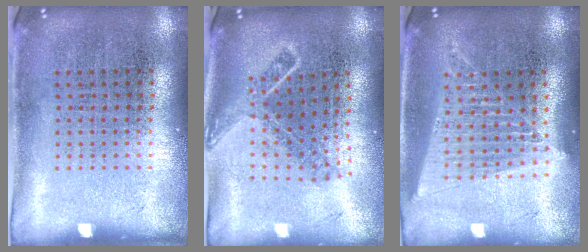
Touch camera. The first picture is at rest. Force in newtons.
{"total": 1.8, "press": 1.3, "slide": 1.3}
{"total": 1.6, "press": 1.4, "slide": 0.7}